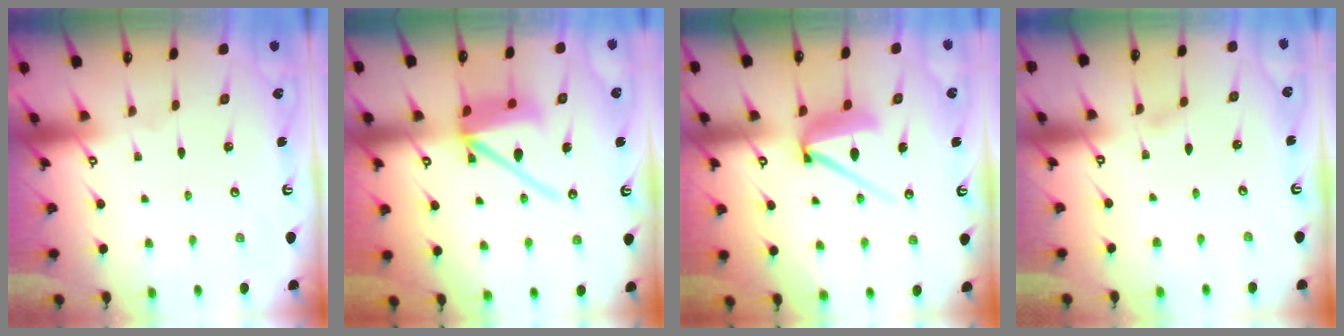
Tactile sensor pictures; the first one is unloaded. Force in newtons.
{"total": 12.4, "press": 12.3, "slide": 1.6}
{"total": 9.1, "press": 9.0, "slide": 0.9}
{"total": 1.6, "press": 1.6, "slide": 0.2}